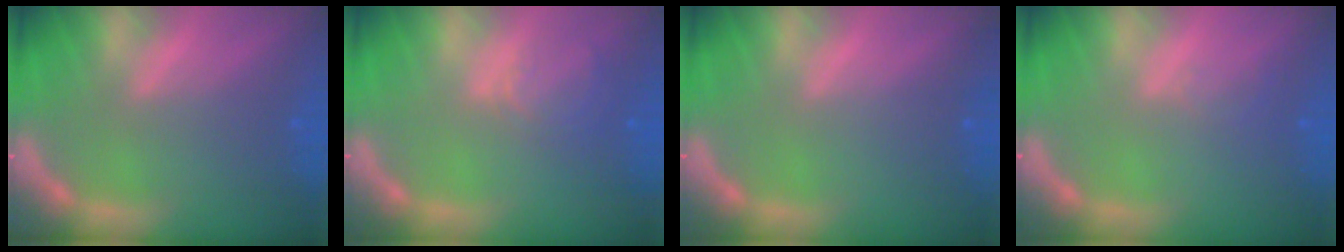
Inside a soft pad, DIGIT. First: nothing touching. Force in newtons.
{"total": 2.9}
{"total": 0.0}
{"total": 1.0}